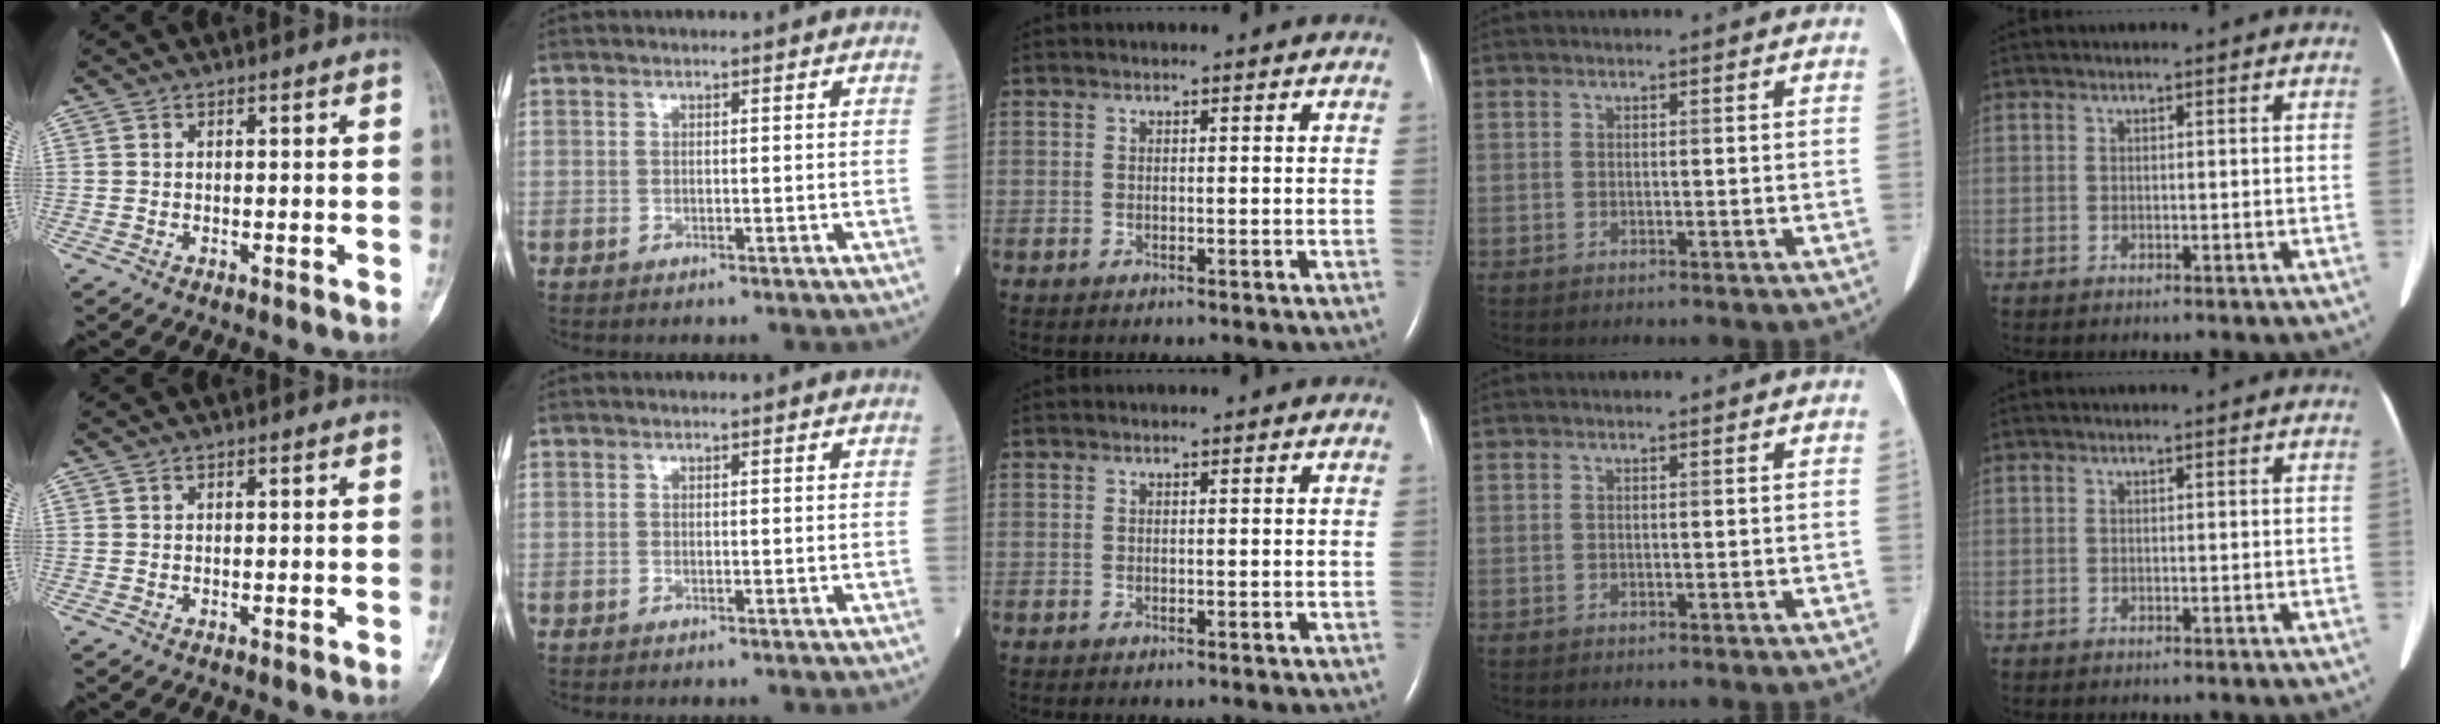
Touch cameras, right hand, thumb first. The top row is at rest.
{}